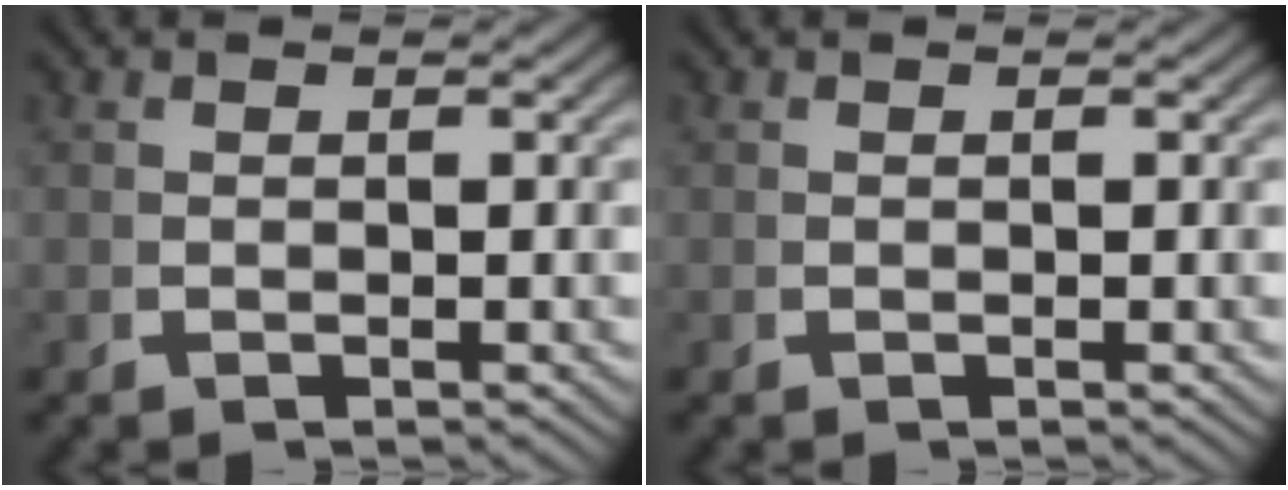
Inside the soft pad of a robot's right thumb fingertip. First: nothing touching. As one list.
[{"total": 0.0}]